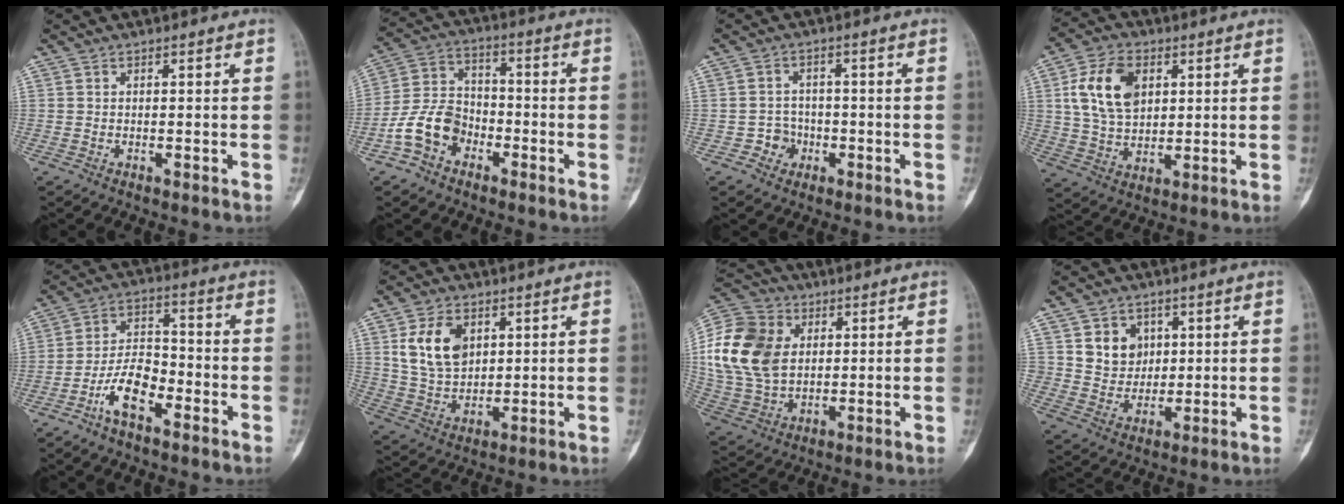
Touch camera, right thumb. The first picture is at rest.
{"total": 10.1, "force": [-4.7, 7.3, 5.2], "torque": [-0.089, 0.042, -0.094]}
{"total": 3.7, "force": [-1.5, 3.3, 0.5], "torque": [0.017, 0.015, -0.028]}
{"total": 12.7, "force": [3.6, 8.3, 8.8], "torque": [-0.147, -0.004, 0.068]}
{"total": 9.3, "force": [-4.9, 4.3, 6.6], "torque": [-0.116, 0.040, -0.096]}
{"total": 10.9, "force": [3.7, 7.3, 7.1], "torque": [-0.111, -0.015, 0.079]}
{"total": 18.9, "force": [3.5, 13.9, 12.2], "torque": [-0.236, -0.001, 0.069]}
{"total": 7.8, "force": [2.7, 6.6, 3.1], "torque": [-0.019, -0.013, 0.053]}